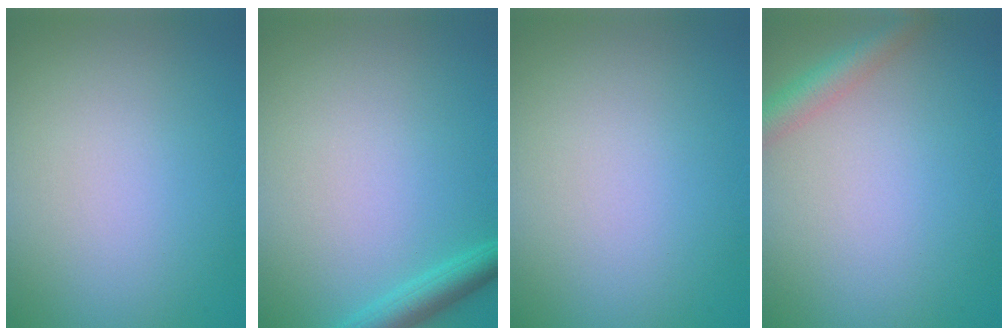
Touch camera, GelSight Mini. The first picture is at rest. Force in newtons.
{"total": 2.5, "press": 2.5, "slide": 0.1}
{"total": 0.0}
{"total": 2.8, "press": 2.8, "slide": 0.1}